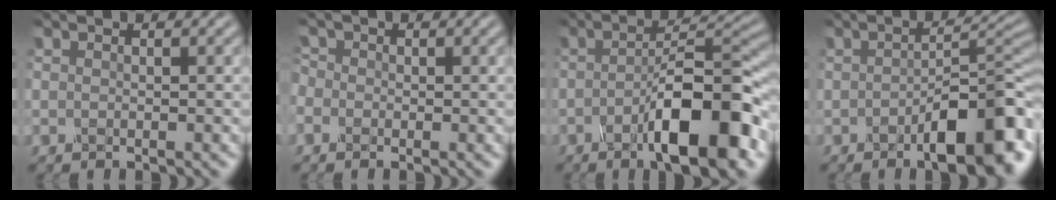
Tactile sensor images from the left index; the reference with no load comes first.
{"total": 0.8, "force": [-0.3, 0.6, -0.2], "torque": [-0.001, 0.000, -0.007]}
{"total": 9.7, "force": [-3.8, 2.3, 8.7], "torque": [-0.129, 0.013, -0.060]}
{"total": 8.1, "force": [-3.5, 2.6, 6.9], "torque": [-0.096, 0.002, -0.044]}